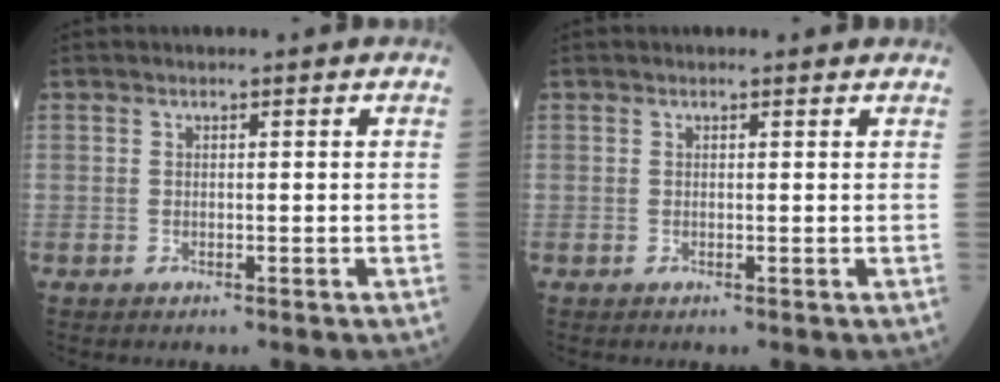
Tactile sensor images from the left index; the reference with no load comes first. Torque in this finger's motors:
{"motor_torque": [-0.16, -0.11, -0.06, -0.01]}